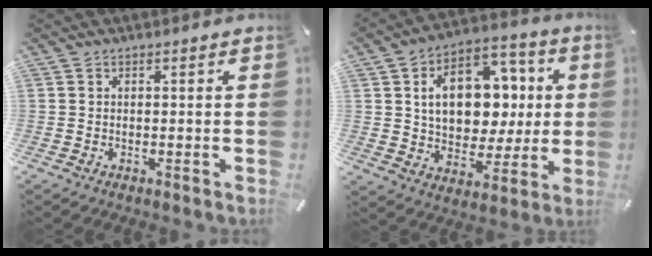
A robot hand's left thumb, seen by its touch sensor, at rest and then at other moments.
{"total": 15.8, "force": [2.5, 12.1, 9.9], "torque": [-0.155, -0.003, 0.053]}